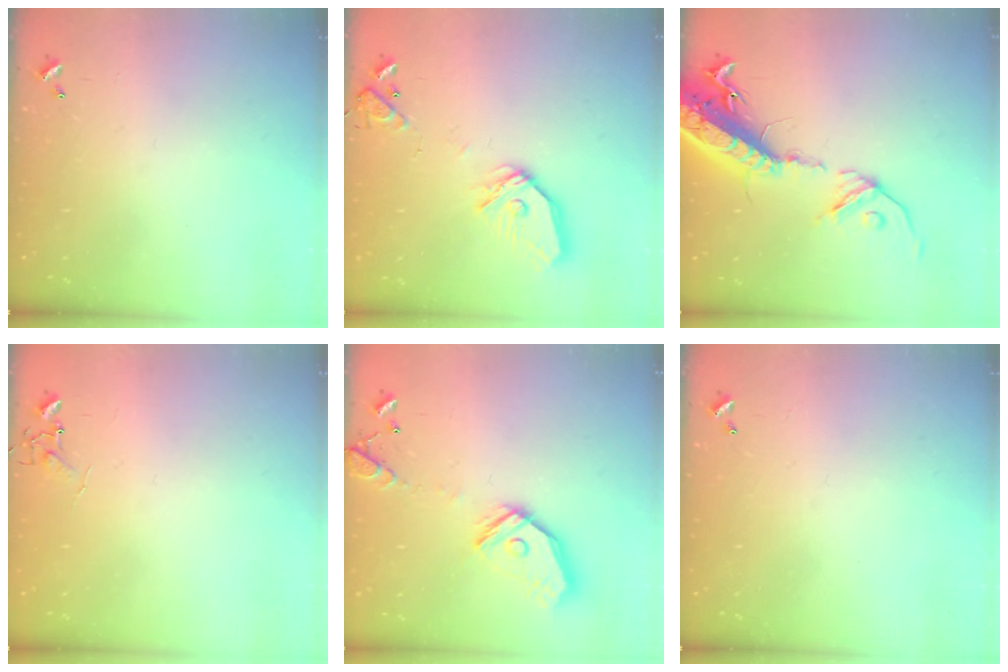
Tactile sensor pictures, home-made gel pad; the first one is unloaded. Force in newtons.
{"total": 14.7, "press": 14.6, "slide": 1.9}
{"total": 21.7, "press": 21.1, "slide": 5.1}
{"total": 5.2, "press": 5.2, "slide": 0.6}
{"total": 16.3, "press": 16.1, "slide": 2.4}
{"total": 0.0}